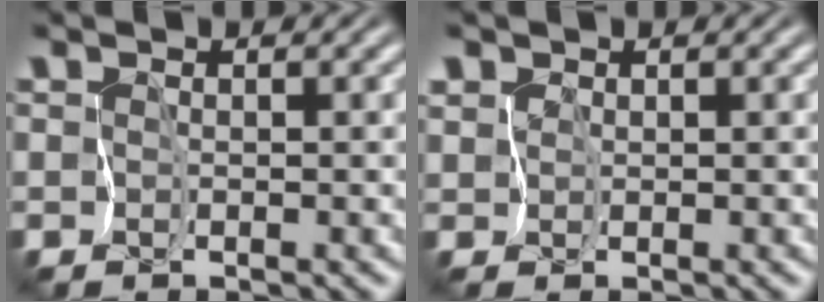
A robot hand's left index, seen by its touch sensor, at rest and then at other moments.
{"total": 0.9, "force": [0.5, 0.8, -0.1], "torque": [0.001, -0.002, 0.009]}